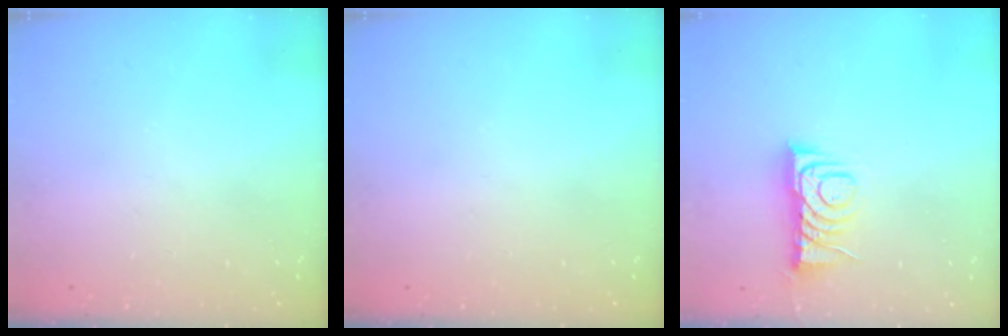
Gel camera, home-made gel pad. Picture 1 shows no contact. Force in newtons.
{"total": 0.0}
{"total": 8.0, "press": 7.9, "slide": 0.4}